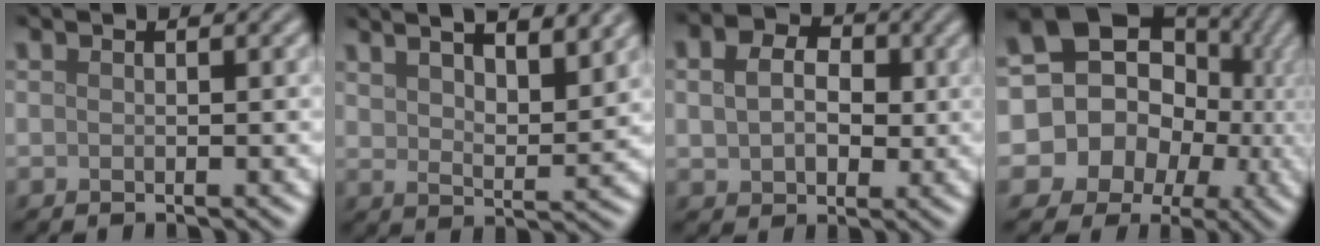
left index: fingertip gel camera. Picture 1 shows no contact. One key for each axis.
{"total": 10.0, "fx": 6.2, "fy": 3.8, "fz": 6.9, "tx": -0.084, "ty": 0.020, "tz": 0.072}
{"total": 6.0, "fx": 1.3, "fy": 4.6, "fz": 3.6, "tx": -0.068, "ty": 0.016, "tz": 0.000}
{"total": 18.2, "fx": 1.2, "fy": 16.8, "fz": 6.9, "tx": -0.166, "ty": 0.028, "tz": -0.004}